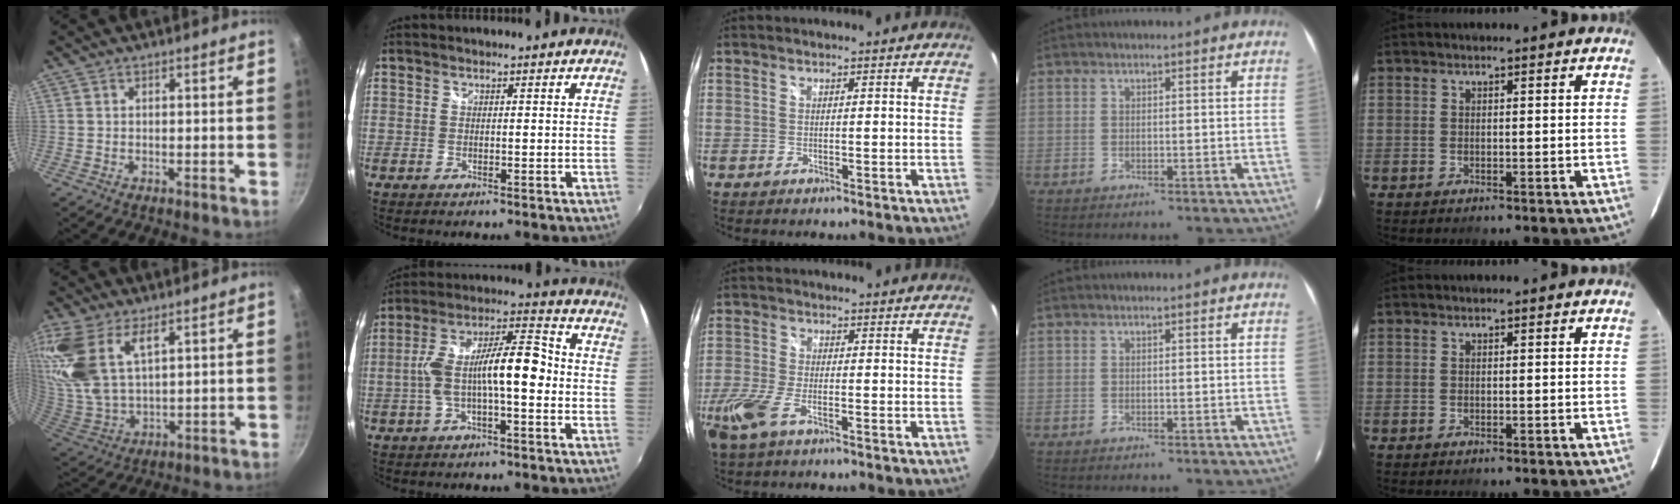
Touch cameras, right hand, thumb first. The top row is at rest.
{"thumb": {"total": 17.8, "force": [8.9, 9.0, 12.5], "torque": [-0.271, -0.014, 0.189]}, "index": {"total": 12.3, "force": [-2.0, 3.5, 11.6], "torque": [-0.219, 0.023, -0.034]}, "middle": {"total": 8.3, "force": [-4.7, 3.1, 6.1], "torque": [-0.154, -0.020, -0.092]}}